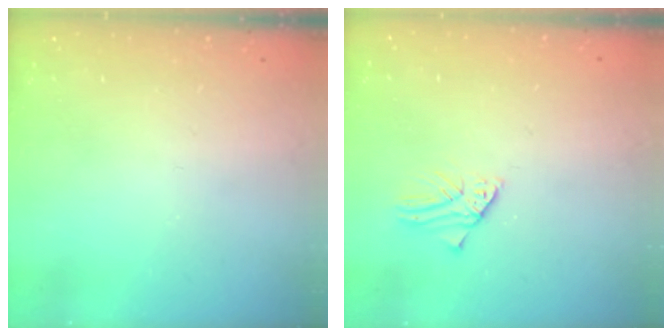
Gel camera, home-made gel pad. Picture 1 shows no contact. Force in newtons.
{"total": 1.3, "press": 1.3, "slide": 0.0}